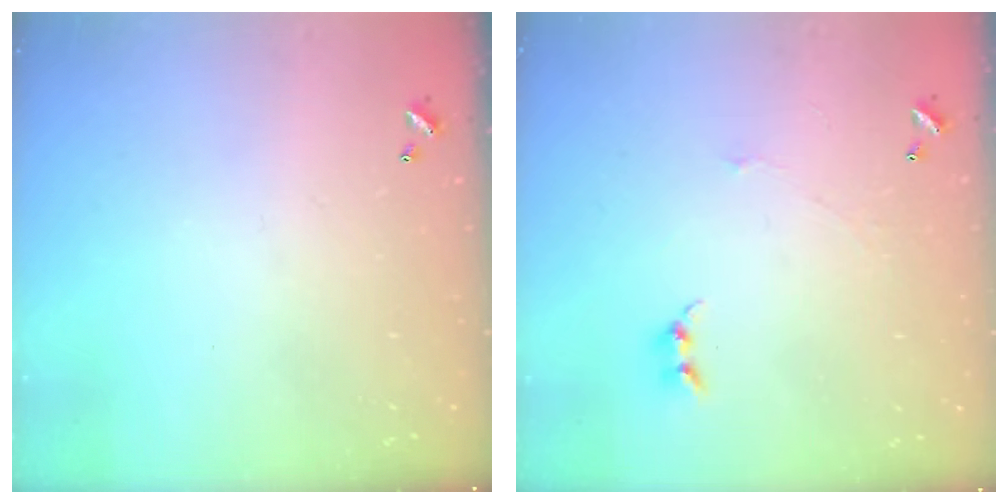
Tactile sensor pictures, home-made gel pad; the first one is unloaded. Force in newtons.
{"total": 1.3, "press": 1.2, "slide": 0.3}